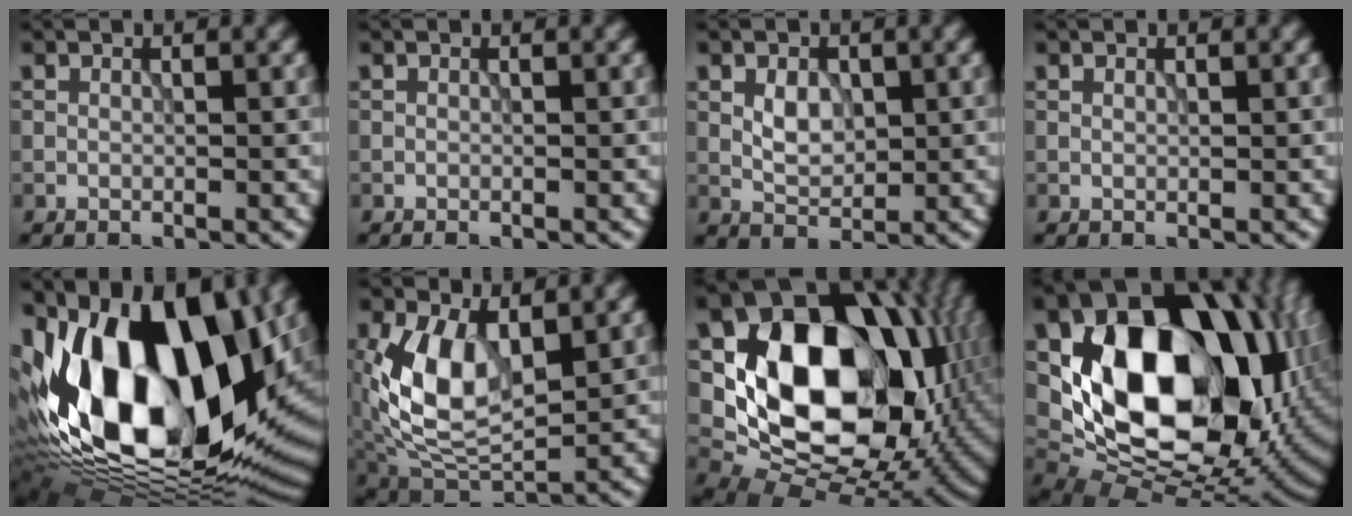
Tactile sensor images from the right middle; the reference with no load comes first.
{"total": 0.0}
{"total": 2.4, "force": [0.2, 1.7, 1.7], "torque": [-0.033, -0.003, 0.003]}
{"total": 0.0}
{"total": 20.3, "force": [1.6, 11.8, 16.4], "torque": [-0.303, 0.000, 0.013]}
{"total": 8.6, "force": [1.0, 4.9, 7.0], "torque": [-0.150, -0.007, 0.017]}
{"total": 17.2, "force": [1.9, 12.5, 11.6], "torque": [-0.193, -0.010, 0.034]}
{"total": 19.5, "force": [2.8, 13.5, 13.7], "torque": [-0.253, -0.020, 0.067]}